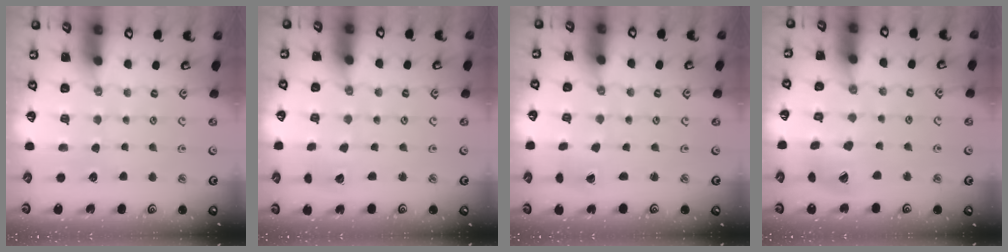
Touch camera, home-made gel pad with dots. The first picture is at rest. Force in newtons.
{"total": 4.1, "press": 4.1, "slide": 0.4}
{"total": 2.6, "press": 2.6, "slide": 0.1}
{"total": 12.8, "press": 12.7, "slide": 1.6}